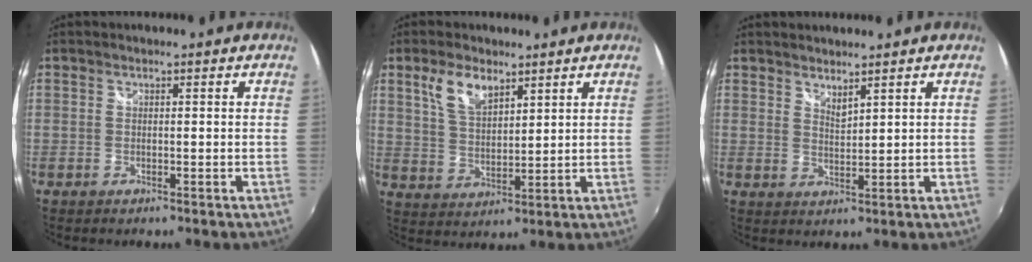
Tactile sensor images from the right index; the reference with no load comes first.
{"total": 7.4, "force": [4.4, 3.5, 4.7], "torque": [-0.092, 0.009, 0.089]}
{"total": 2.8, "force": [2.5, 0.3, 1.1], "torque": [-0.017, 0.000, 0.043]}